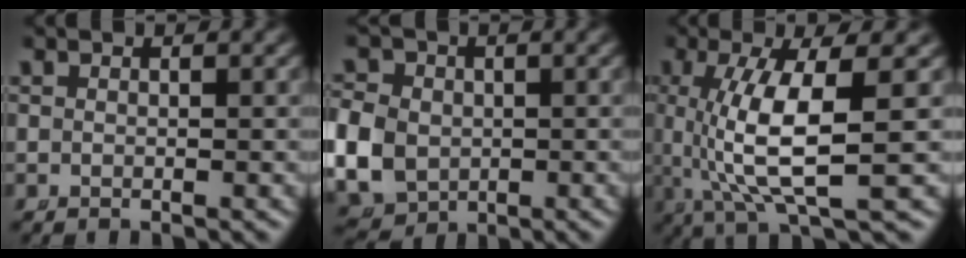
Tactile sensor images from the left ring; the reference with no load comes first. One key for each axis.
{"total": 7.4, "fx": -1.5, "fy": 6.5, "fz": 3.3, "tx": -0.087, "ty": -0.038, "tz": -0.010}
{"total": 7.5, "fx": 0.3, "fy": 2.1, "fz": 7.2, "tx": -0.142, "ty": -0.015, "tz": 0.018}